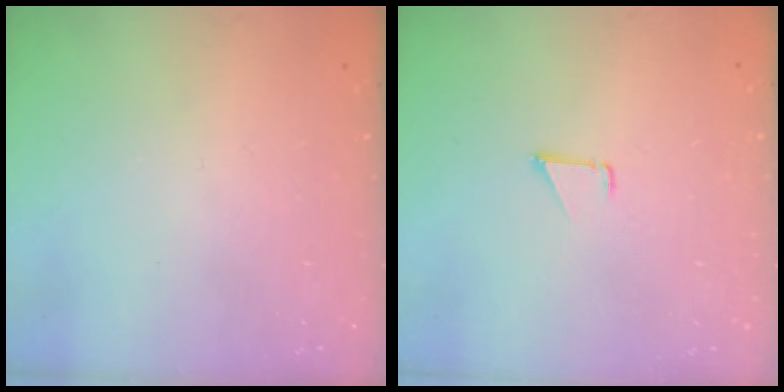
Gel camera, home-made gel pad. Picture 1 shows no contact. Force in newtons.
{"total": 0.9, "press": 0.9, "slide": 0.1}